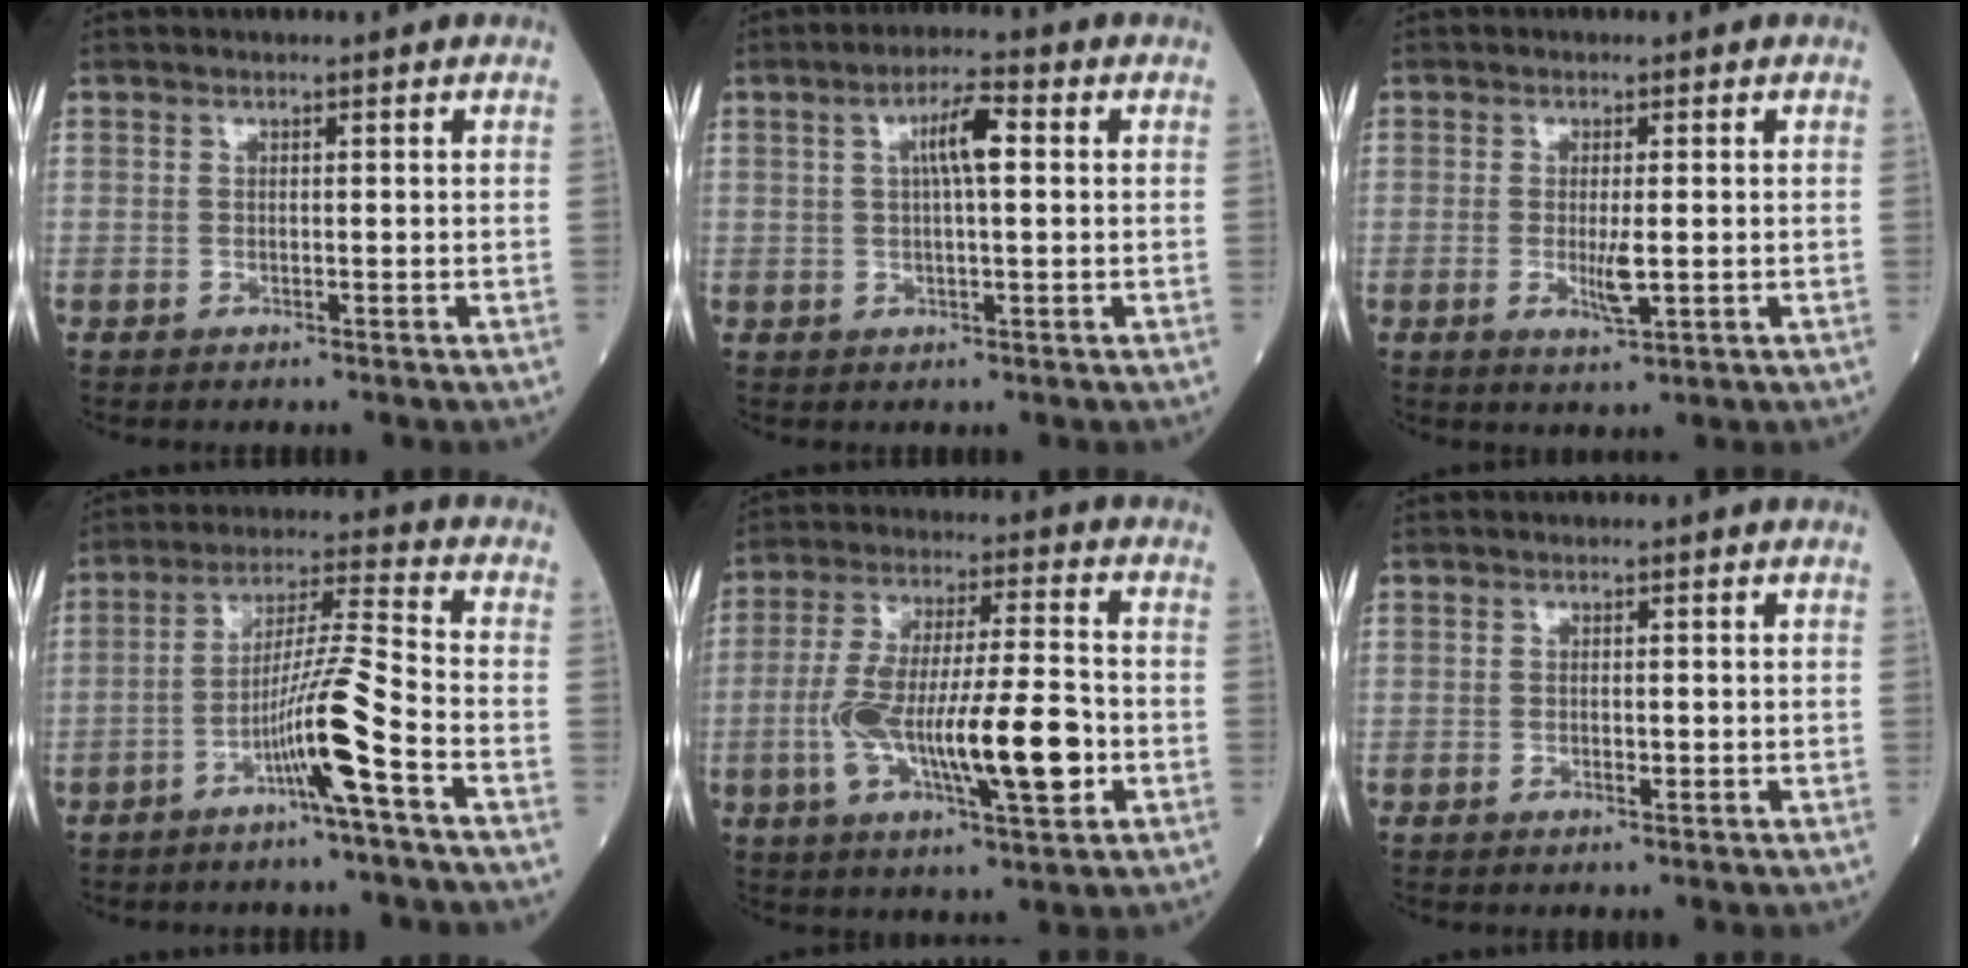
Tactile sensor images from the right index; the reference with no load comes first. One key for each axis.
{"total": 5.4, "fx": 1.2, "fy": 0.7, "fz": 5.2, "tx": -0.093, "ty": 0.012, "tz": 0.020}
{"total": 3.4, "fx": -0.5, "fy": 0.5, "fz": 3.3, "tx": -0.062, "ty": -0.006, "tz": -0.007}
{"total": 9.3, "fx": -4.5, "fy": -1.3, "fz": 8.0, "tx": -0.151, "ty": 0.008, "tz": -0.085}
{"total": 15.9, "fx": -3.8, "fy": 2.7, "fz": 15.2, "tx": -0.281, "ty": 0.002, "tz": -0.063}
{"total": 0.8, "fx": -0.3, "fy": 0.2, "fz": 0.7, "tx": -0.013, "ty": 0.000, "tz": -0.004}